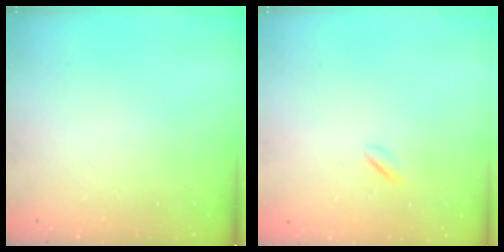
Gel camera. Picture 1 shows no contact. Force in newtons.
{"total": 0.5, "press": 0.3, "slide": 0.4}